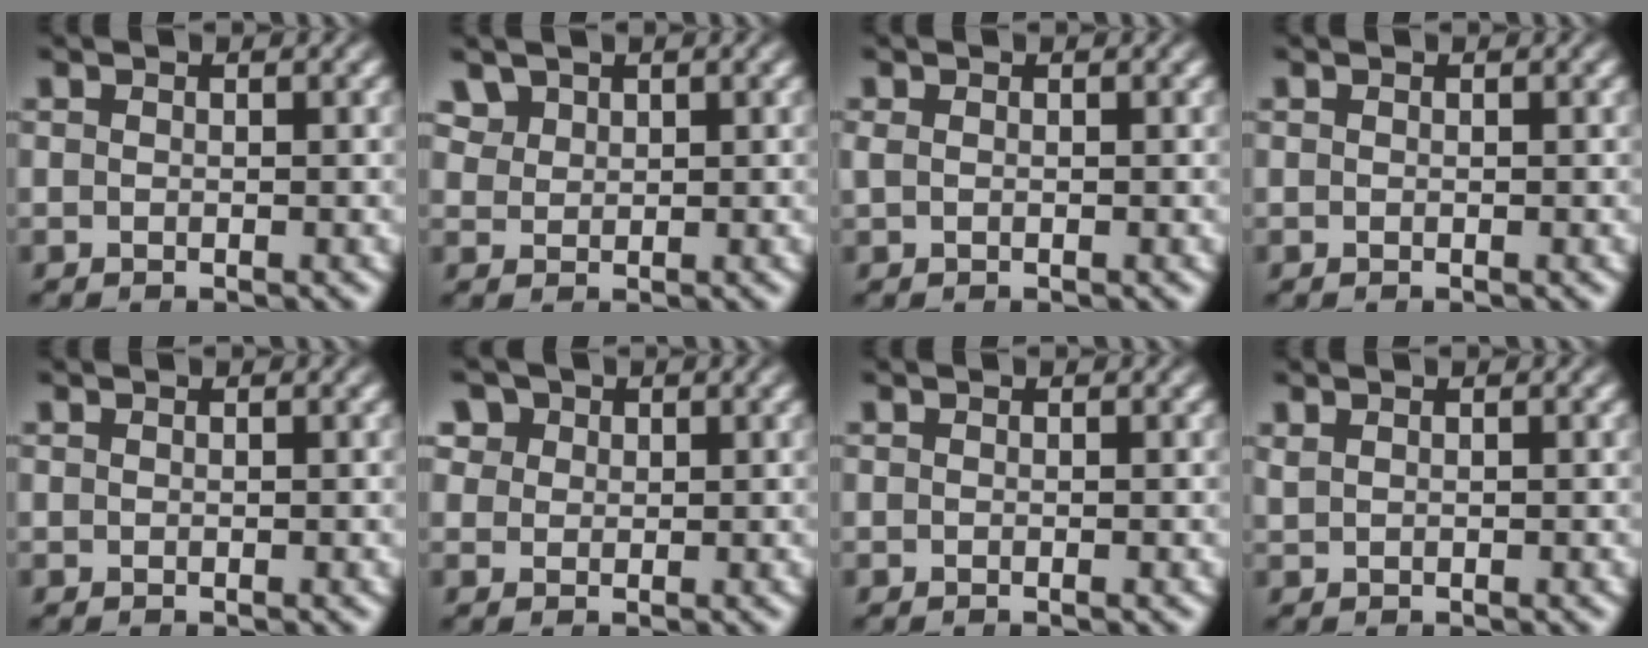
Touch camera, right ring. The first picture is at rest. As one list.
[{"total": 2.2, "force": [2.0, 0.9, 0.4], "torque": [-0.015, -0.002, 0.041]}, {"total": 0.7, "force": [-0.1, 0.4, 0.6], "torque": [-0.022, -0.005, 0.001]}, {"total": 0.0}, {"total": 0.0}, {"total": 4.6, "force": [1.9, 3.8, 1.8], "torque": [-0.050, 0.000, 0.028]}, {"total": 0.0}, {"total": 0.6, "force": [0.5, -0.2, 0.3], "torque": [-0.007, 0.002, 0.012]}]